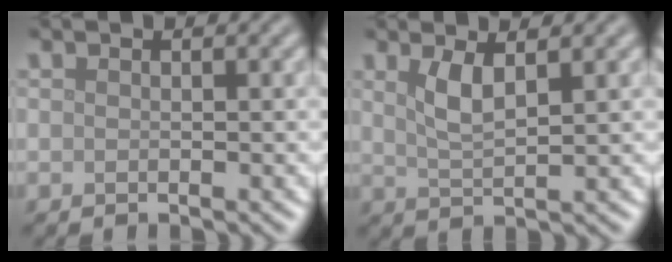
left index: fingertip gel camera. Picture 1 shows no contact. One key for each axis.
{"total": 2.7, "fx": 1.3, "fy": 0.7, "fz": 2.2, "tx": -0.044, "ty": -0.005, "tz": 0.027}